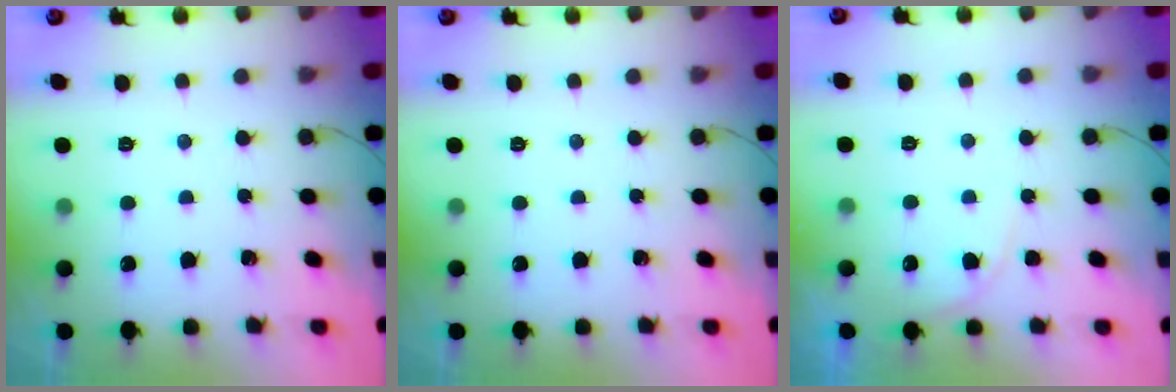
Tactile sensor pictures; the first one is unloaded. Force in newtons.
{"total": 0.0}
{"total": 6.9, "press": 6.9, "slide": 0.6}